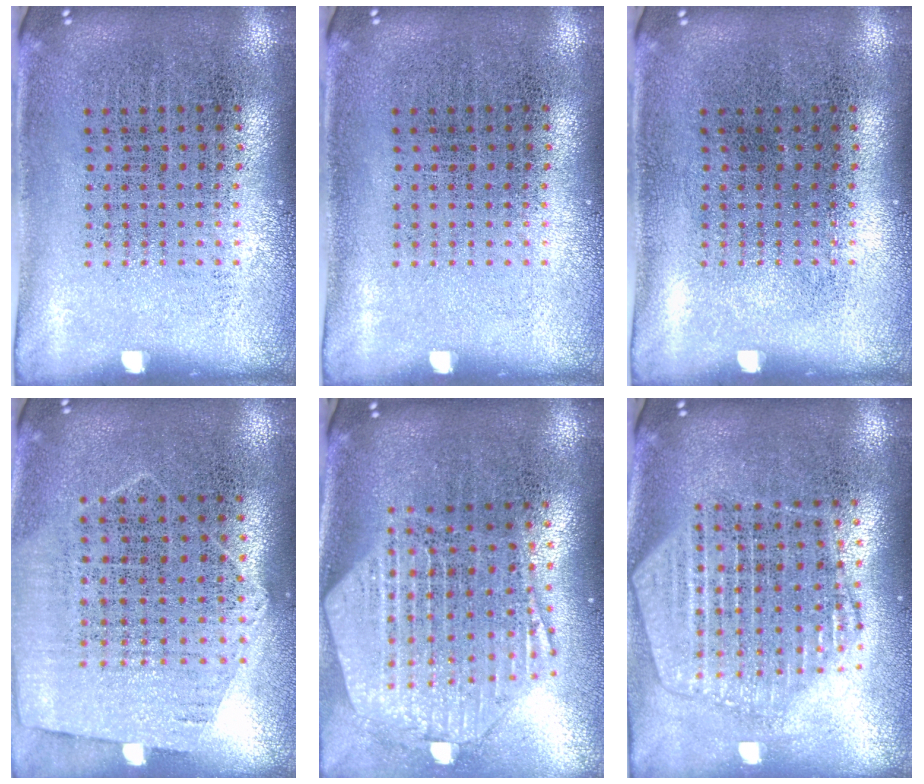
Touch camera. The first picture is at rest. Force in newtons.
{"total": 0.0}
{"total": 0.0}
{"total": 1.2, "press": 1.1, "slide": 0.6}
{"total": 2.8, "press": 2.3, "slide": 1.6}
{"total": 2.1, "press": 1.9, "slide": 0.9}